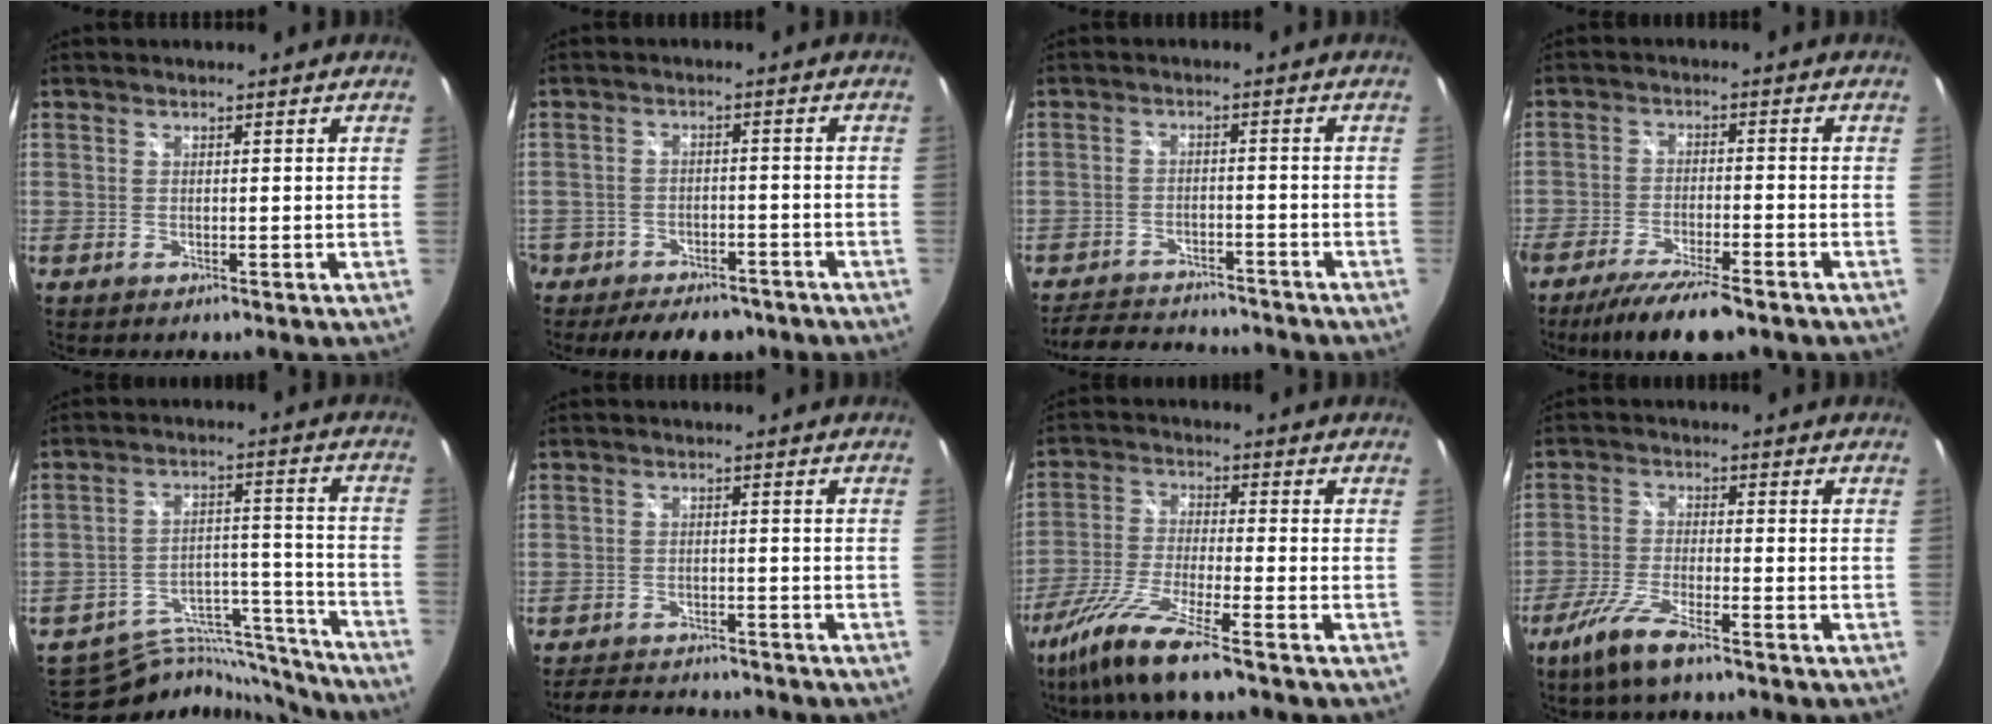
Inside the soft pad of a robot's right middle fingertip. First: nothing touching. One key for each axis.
{"total": 11.6, "fx": -8.6, "fy": 6.2, "fz": 4.7, "tx": -0.121, "ty": -0.003, "tz": -0.120}
{"total": 12.0, "fx": -10.9, "fy": 3.2, "fz": 4.0, "tx": -0.097, "ty": 0.004, "tz": -0.158}
{"total": 11.3, "fx": -8.9, "fy": 2.3, "fz": 6.6, "tx": -0.140, "ty": -0.027, "tz": -0.149}
{"total": 14.5, "fx": -14.0, "fy": 3.5, "fz": 1.8, "tx": -0.027, "ty": 0.042, "tz": -0.207}
{"total": 8.1, "fx": -7.5, "fy": 2.0, "fz": 2.4, "tx": -0.062, "ty": 0.000, "tz": -0.110}
{"total": 11.4, "fx": -8.1, "fy": -0.2, "fz": 8.1, "tx": -0.171, "ty": -0.030, "tz": -0.156}
{"total": 7.2, "fx": -4.8, "fy": 0.5, "fz": 5.3, "tx": -0.126, "ty": -0.011, "tz": -0.098}